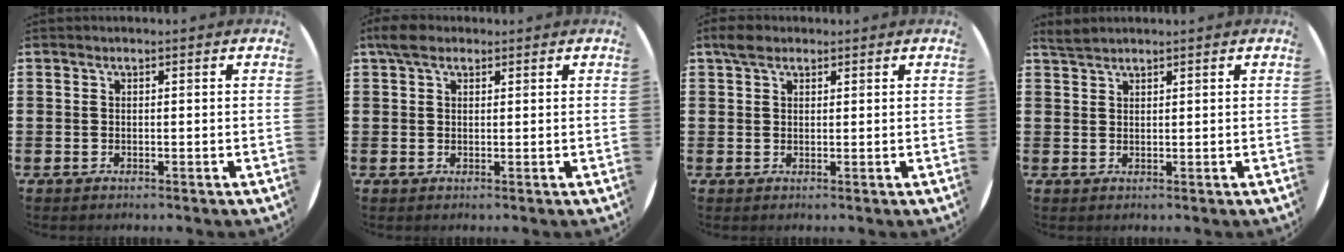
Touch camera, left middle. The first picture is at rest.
{"total": 2.6, "force": [1.9, 1.3, 1.3], "torque": [-0.023, 0.005, 0.033]}
{"total": 2.2, "force": [1.7, 1.1, 0.9], "torque": [-0.012, 0.002, 0.030]}
{"total": 1.6, "force": [1.5, 0.2, 0.2], "torque": [-0.007, 0.002, 0.030]}